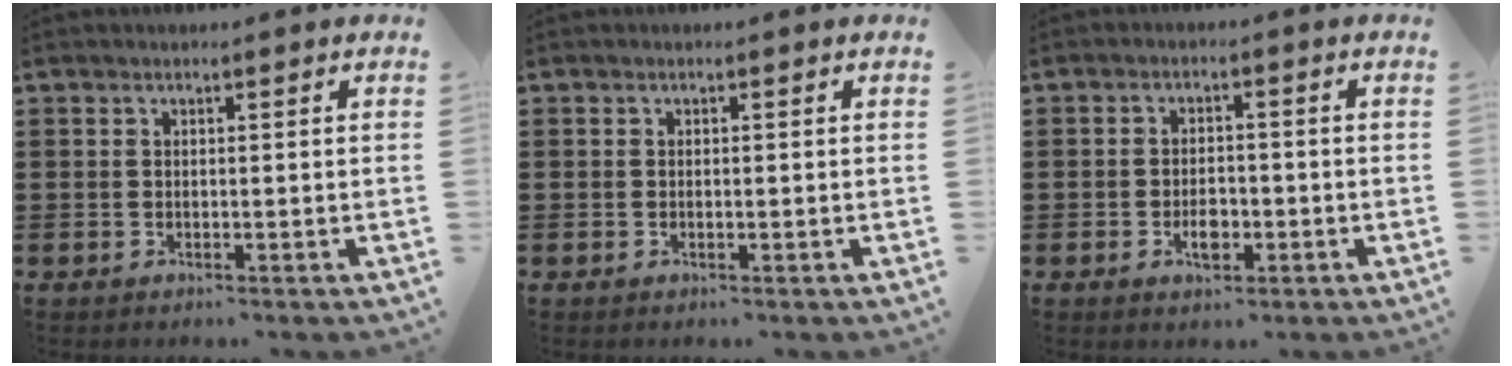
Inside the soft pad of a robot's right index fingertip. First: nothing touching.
{"total": 0.0}
{"total": 3.7, "force": [-1.3, 2.0, 2.8], "torque": [-0.043, 0.001, -0.023]}